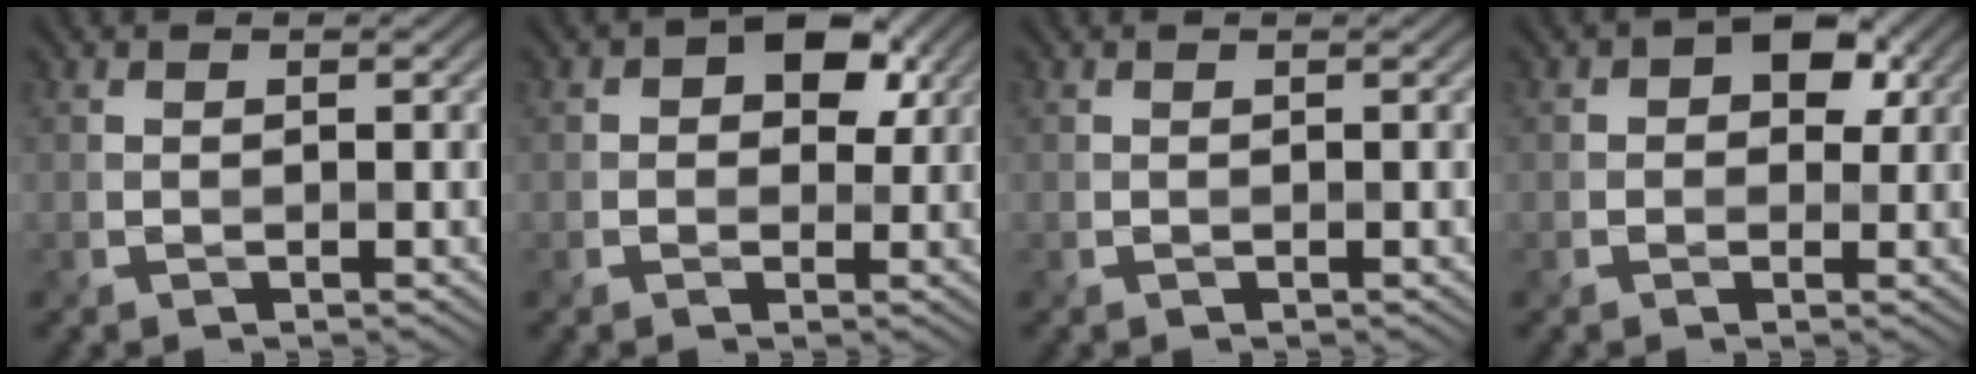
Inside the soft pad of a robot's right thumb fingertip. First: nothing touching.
{"total": 6.0, "force": [1.8, 4.3, 3.7], "torque": [-0.049, -0.003, 0.020]}
{"total": 0.0}
{"total": 4.9, "force": [1.3, 3.6, 3.0], "torque": [-0.038, -0.001, 0.012]}